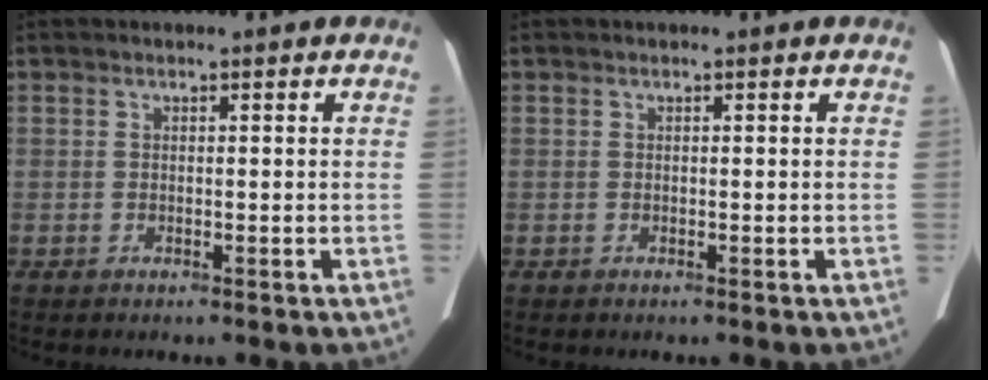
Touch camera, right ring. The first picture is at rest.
{"total": 0.0}